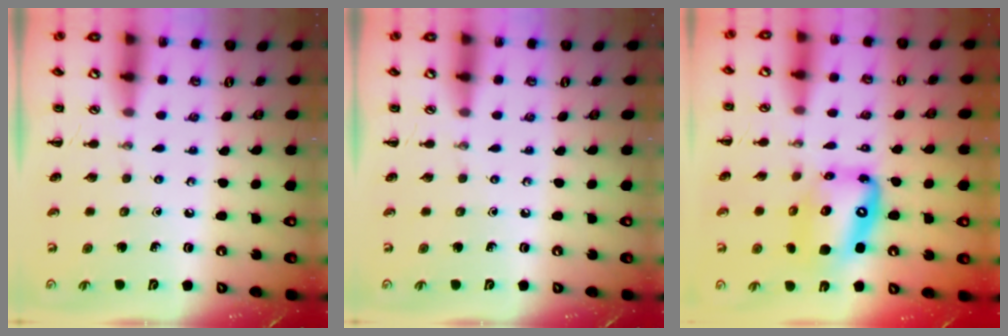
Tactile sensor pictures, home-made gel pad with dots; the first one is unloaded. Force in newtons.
{"total": 0.0}
{"total": 12.5, "press": 11.9, "slide": 3.7}